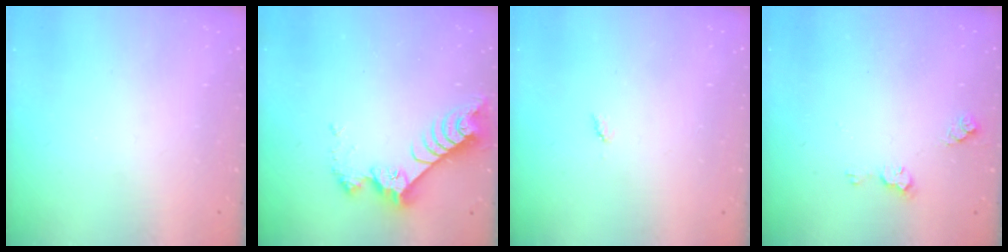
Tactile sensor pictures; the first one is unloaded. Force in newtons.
{"total": 9.4, "press": 9.3, "slide": 0.8}
{"total": 3.9, "press": 3.8, "slide": 0.5}
{"total": 5.1, "press": 5.0, "slide": 0.6}